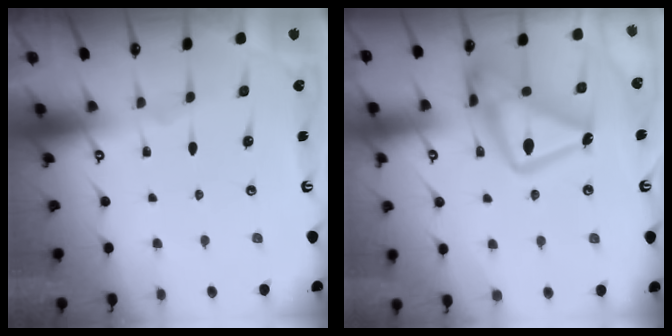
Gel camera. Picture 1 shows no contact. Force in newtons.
{"total": 19.6, "press": 19.5, "slide": 1.5}